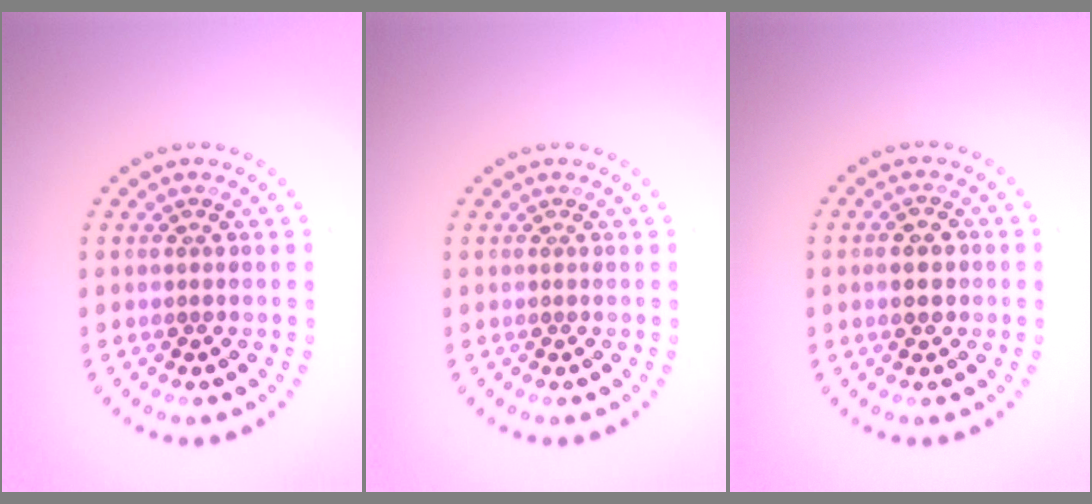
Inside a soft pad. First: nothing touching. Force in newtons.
{"total": 0.0}
{"total": 2.5, "press": 2.4, "slide": 0.2}